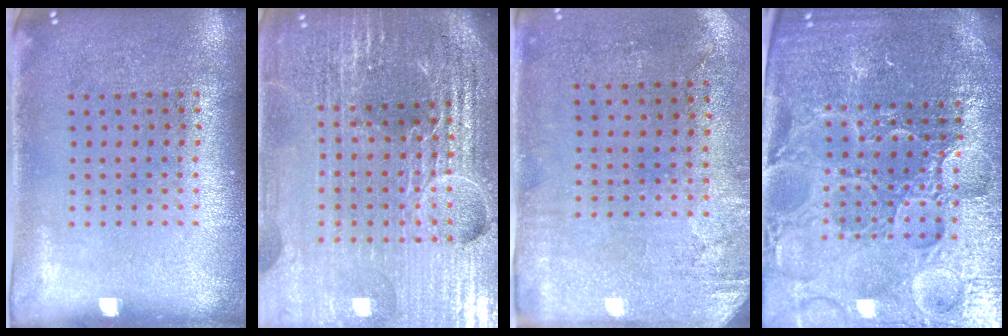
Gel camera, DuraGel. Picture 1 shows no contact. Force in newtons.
{"total": 6.4, "press": 5.7, "slide": 3.1}
{"total": 2.9, "press": 2.4, "slide": 1.7}
{"total": 5.7, "press": 5.2, "slide": 2.4}